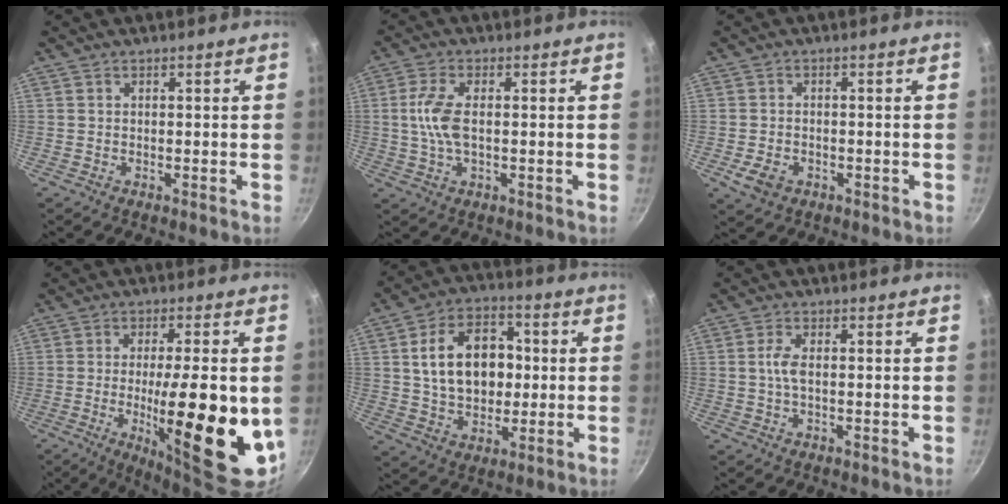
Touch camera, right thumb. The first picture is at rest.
{"total": 6.9, "force": [0.2, 3.1, 6.1], "torque": [-0.133, 0.005, 0.000]}
{"total": 4.4, "force": [-1.8, 3.1, 2.6], "torque": [-0.046, 0.009, -0.026]}
{"total": 20.6, "force": [-3.1, 5.6, 19.6], "torque": [-0.277, -0.005, -0.039]}
{"total": 15.5, "force": [1.6, 10.9, 10.9], "torque": [-0.146, 0.017, 0.026]}
{"total": 3.0, "force": [0.0, 1.2, 2.8], "torque": [-0.066, 0.006, -0.002]}